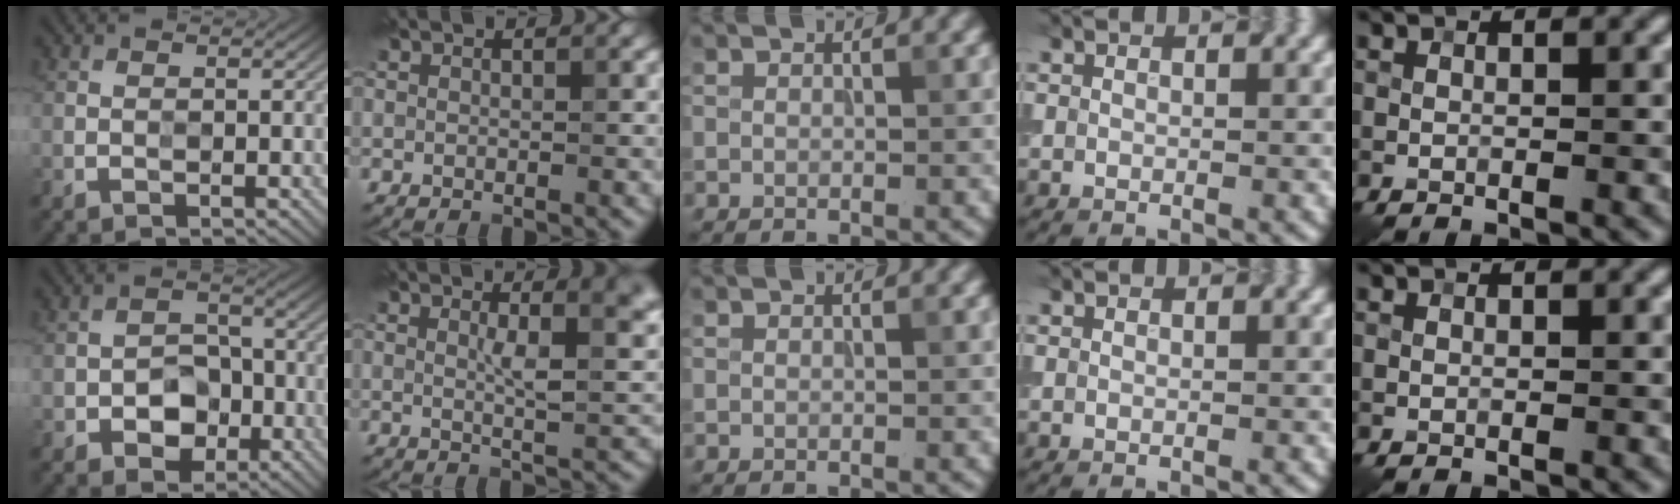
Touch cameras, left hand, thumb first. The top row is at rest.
{"thumb": {"total": 5.4, "force": [-2.2, 3.9, 3.1], "torque": [-0.041, 0.002, -0.044]}, "index": {"total": 4.6, "force": [1.6, 1.1, 4.2], "torque": [-0.059, 0.004, 0.026]}}